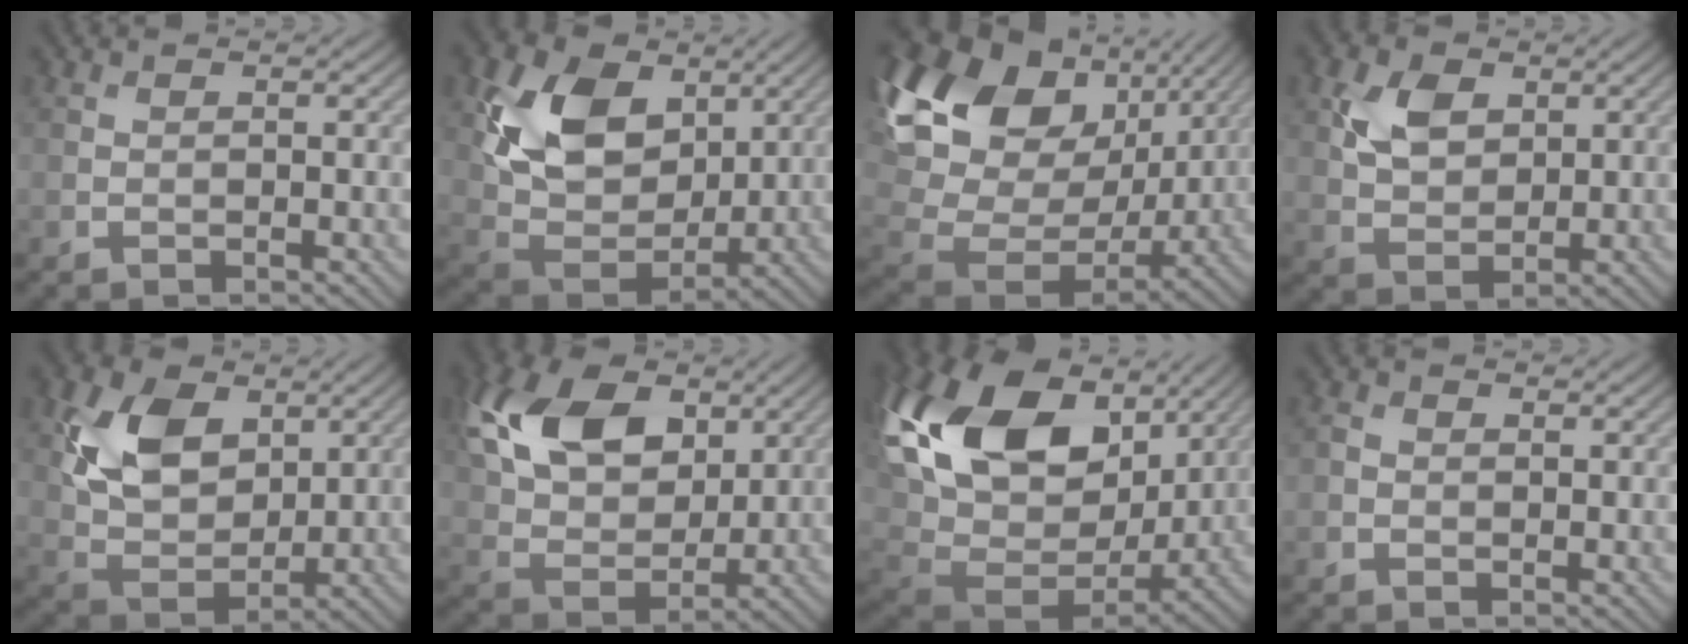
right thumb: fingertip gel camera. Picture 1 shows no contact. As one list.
[{"total": 12.3, "force": [4.5, 8.4, 7.8], "torque": [-0.174, -0.002, 0.081]}, {"total": 19.6, "force": [8.2, 13.5, 11.7], "torque": [-0.286, 0.039, 0.161]}, {"total": 5.9, "force": [2.2, 3.9, 3.8], "torque": [-0.085, 0.003, 0.042]}, {"total": 10.3, "force": [3.6, 6.8, 6.9], "torque": [-0.155, -0.001, 0.068]}, {"total": 13.9, "force": [5.7, 8.5, 9.3], "torque": [-0.213, 0.021, 0.103]}, {"total": 20.7, "force": [7.8, 13.3, 13.8], "torque": [-0.322, 0.019, 0.159]}, {"total": 1.0, "force": [0.1, 0.8, 0.6], "torque": [-0.014, 0.000, -0.002]}]